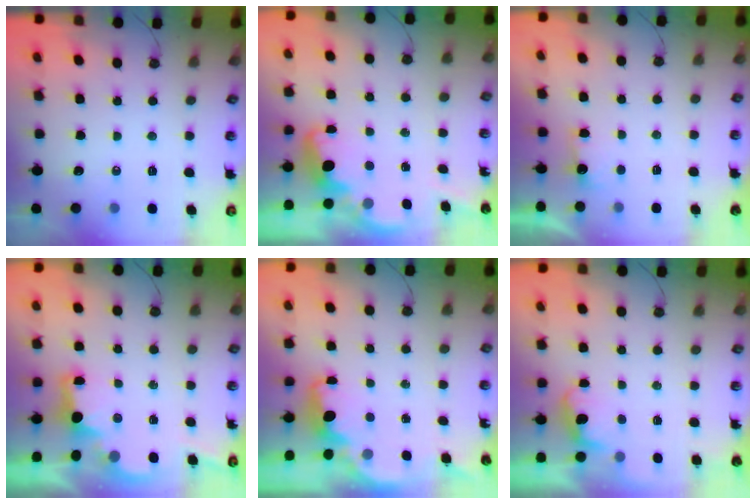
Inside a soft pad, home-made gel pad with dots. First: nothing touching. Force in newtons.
{"total": 2.6, "press": 2.5, "slide": 0.8}
{"total": 1.1, "press": 0.8, "slide": 0.7}
{"total": 2.5, "press": 2.4, "slide": 0.8}
{"total": 1.7, "press": 1.6, "slide": 0.7}
{"total": 1.2, "press": 0.9, "slide": 0.7}